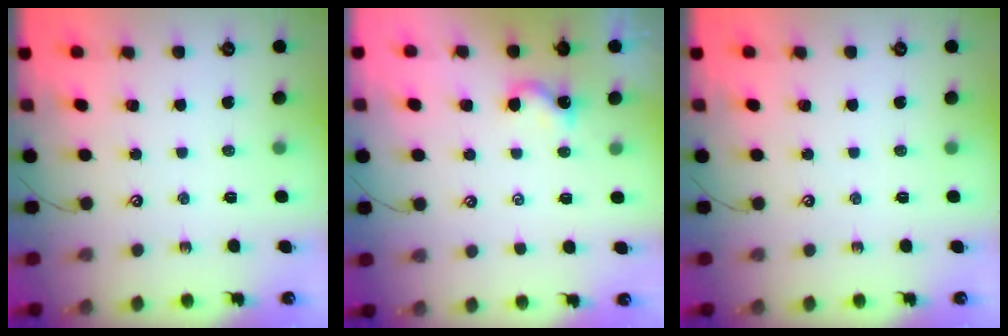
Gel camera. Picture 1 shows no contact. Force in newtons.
{"total": 0.9, "press": 0.8, "slide": 0.3}
{"total": 0.0}